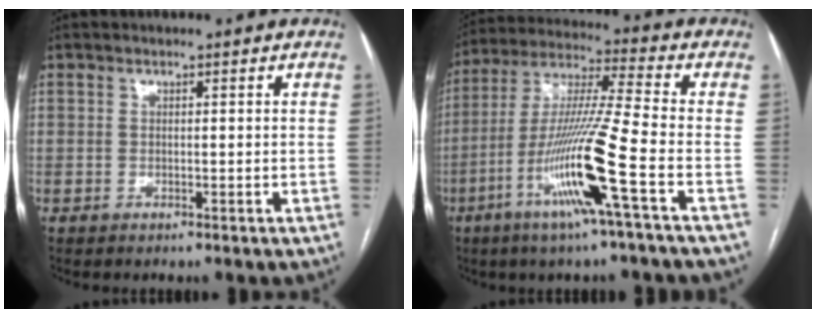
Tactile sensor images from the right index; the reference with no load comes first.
{"total": 15.5, "force": [-6.0, -1.5, 14.2], "torque": [-0.284, -0.016, -0.118]}